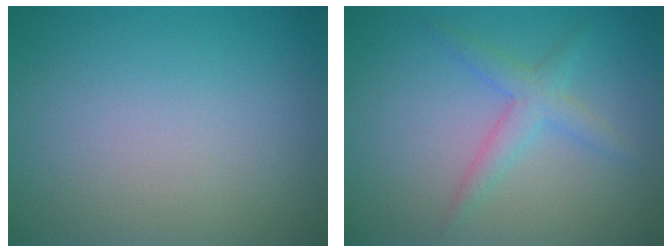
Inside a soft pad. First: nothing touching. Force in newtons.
{"total": 2.4, "press": 2.4, "slide": 0.1}